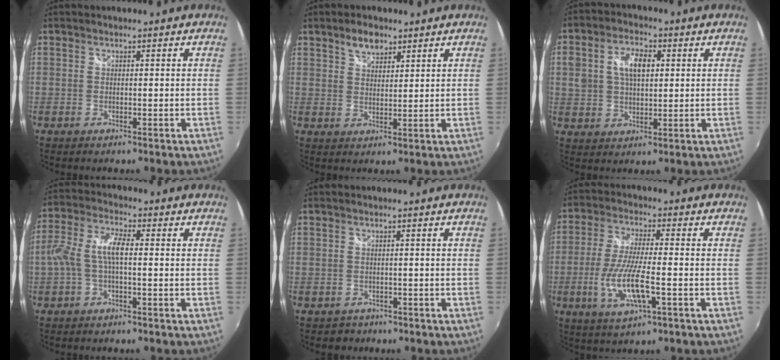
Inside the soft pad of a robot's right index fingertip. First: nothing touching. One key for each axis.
{"total": 4.4, "fx": 3.0, "fy": 2.4, "fz": 2.2, "tx": -0.033, "ty": 0.008, "tz": 0.054}
{"total": 8.0, "fx": 2.0, "fy": 4.5, "fz": 6.3, "tx": -0.115, "ty": 0.015, "tz": 0.038}
{"total": 7.1, "fx": -0.6, "fy": 2.3, "fz": 6.7, "tx": -0.148, "ty": 0.015, "tz": -0.010}
{"total": 2.2, "fx": -1.2, "fy": 1.9, "fz": 0.1, "tx": -0.007, "ty": 0.001, "tz": -0.016}
{"total": 11.2, "fx": -3.4, "fy": 2.7, "fz": 10.3, "tx": -0.212, "ty": -0.015, "tz": -0.064}